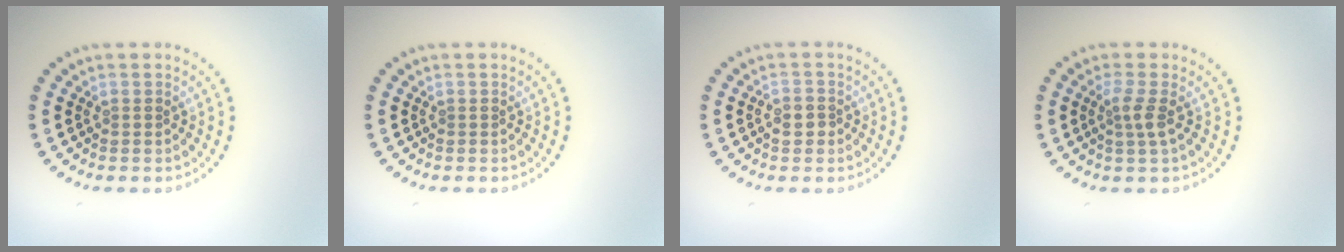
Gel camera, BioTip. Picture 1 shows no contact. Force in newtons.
{"total": 0.0}
{"total": 1.6, "press": 1.6, "slide": 0.3}
{"total": 1.8, "press": 1.3, "slide": 1.2}